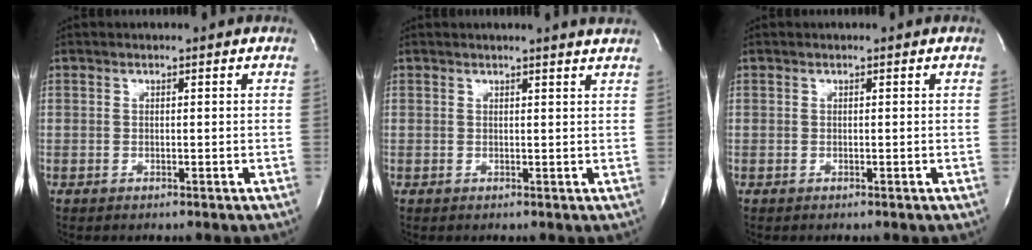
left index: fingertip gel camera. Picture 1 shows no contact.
{"total": 3.9, "force": [3.6, -0.6, 1.2], "torque": [-0.018, -0.007, 0.024]}
{"total": 0.0}